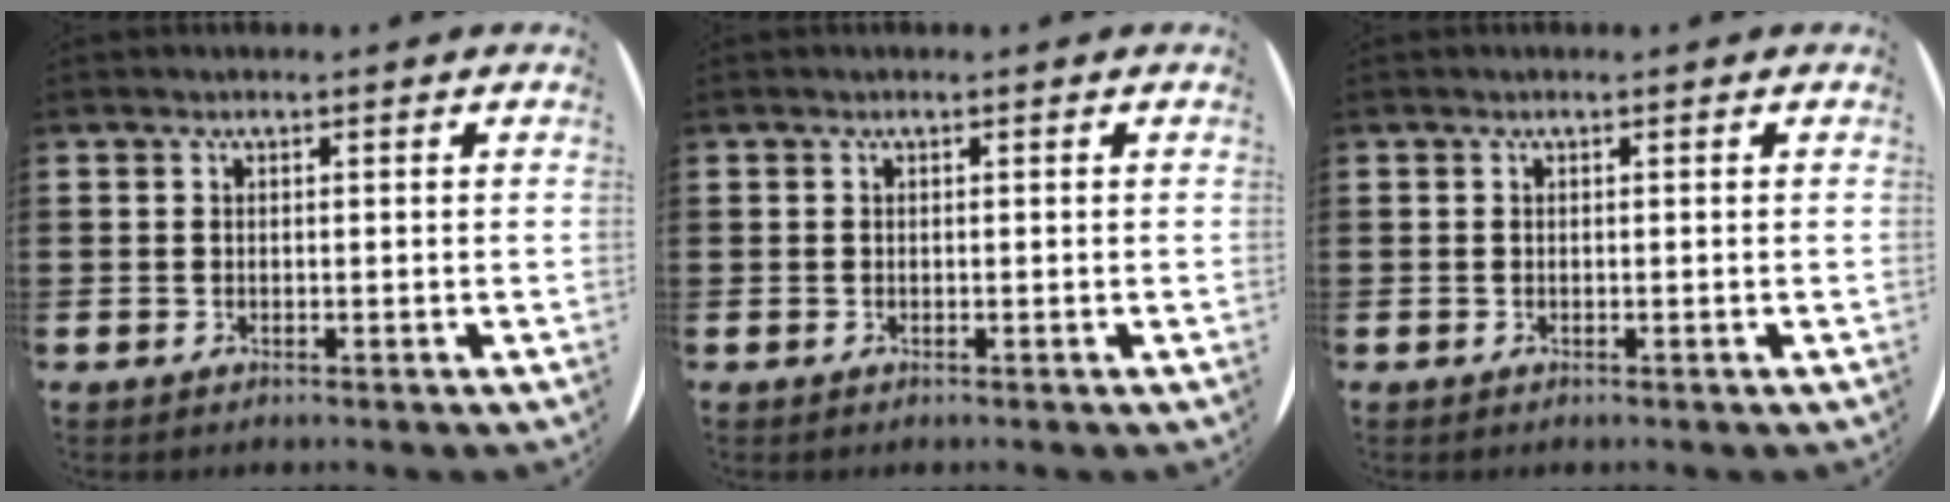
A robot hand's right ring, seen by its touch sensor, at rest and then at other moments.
{"total": 0.0}
{"total": 0.0}